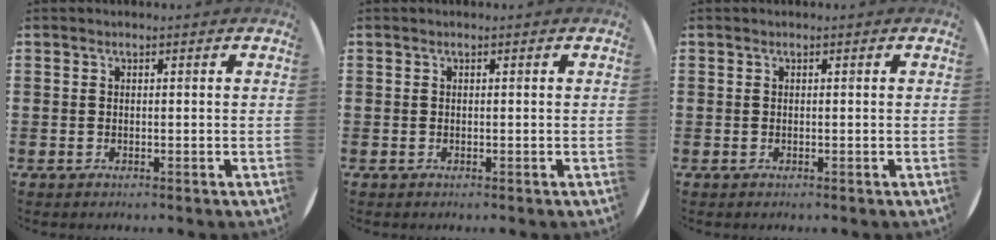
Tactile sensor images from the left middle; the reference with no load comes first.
{"total": 0.0}
{"total": 0.0}